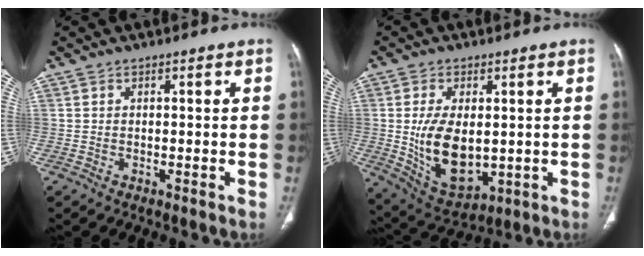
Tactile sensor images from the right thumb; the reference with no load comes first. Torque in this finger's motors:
{"motor_torque": [-0.66, 0.92, 0.97, 0.53, 0.38]}